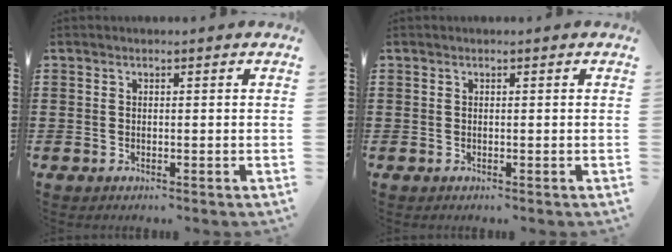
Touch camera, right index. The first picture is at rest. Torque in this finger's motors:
{"motor_torque": [0.92, 1.21, 0.00, 0.01]}